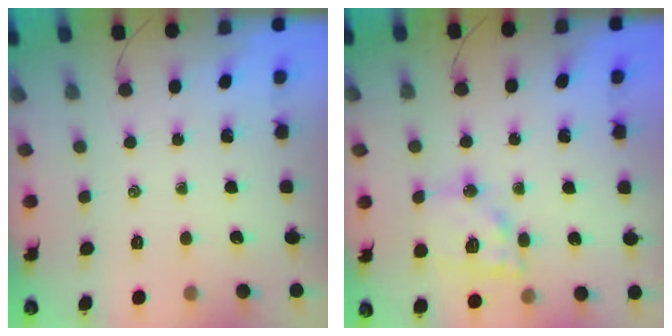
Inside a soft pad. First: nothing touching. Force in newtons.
{"total": 15.0, "press": 14.7, "slide": 2.8}